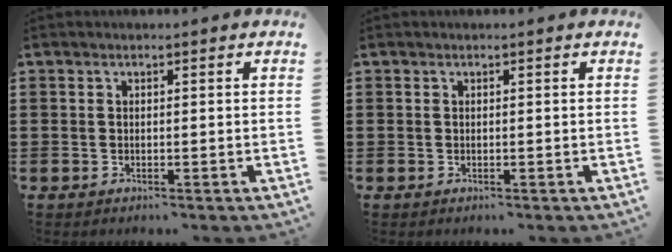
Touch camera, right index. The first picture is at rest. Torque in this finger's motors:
{"motor_torque": [-0.04, 0.04, 0.03, -0.01]}